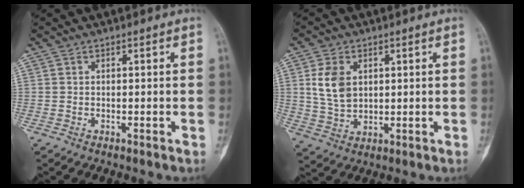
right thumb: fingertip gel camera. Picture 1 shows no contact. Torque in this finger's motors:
{"motor_torque": [0.00, 0.29, 0.58, 0.06, 0.04]}